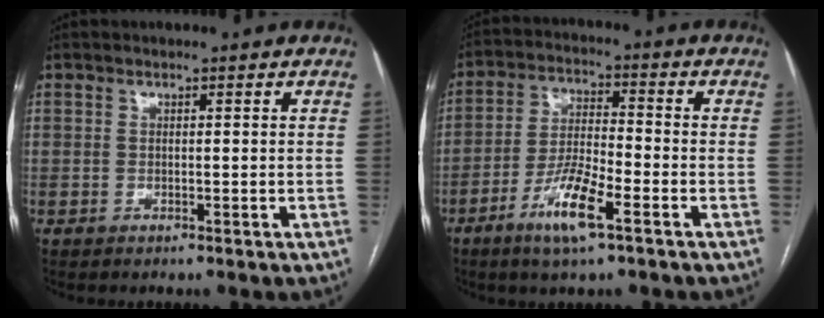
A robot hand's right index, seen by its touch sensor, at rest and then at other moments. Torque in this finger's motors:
{"motor_torque": [1.00, -0.80, 0.25, 0.05]}